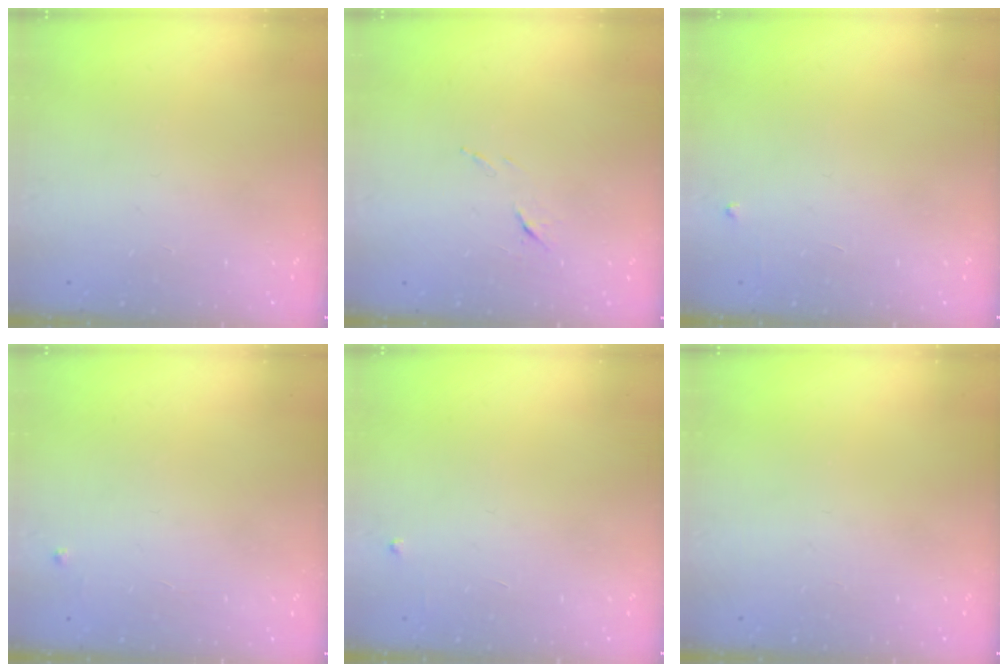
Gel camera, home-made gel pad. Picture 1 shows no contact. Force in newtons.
{"total": 6.1, "press": 6.0, "slide": 0.7}
{"total": 2.6, "press": 2.6, "slide": 0.4}
{"total": 3.1, "press": 3.1, "slide": 0.5}
{"total": 2.6, "press": 2.6, "slide": 0.4}
{"total": 0.0}